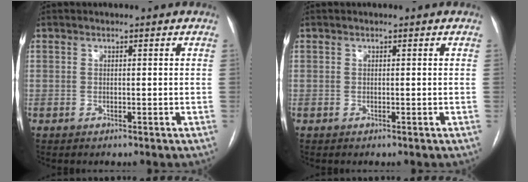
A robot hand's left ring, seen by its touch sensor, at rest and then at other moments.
{"total": 0.0}